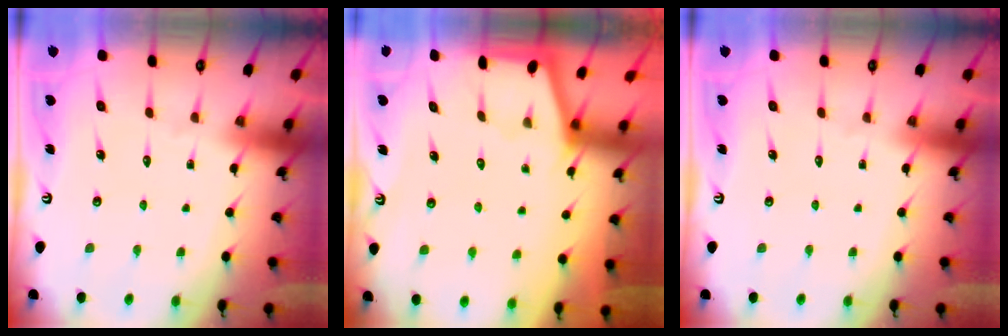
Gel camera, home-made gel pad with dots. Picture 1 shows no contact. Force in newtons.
{"total": 1.2, "press": 1.2, "slide": 0.3}
{"total": 0.0}